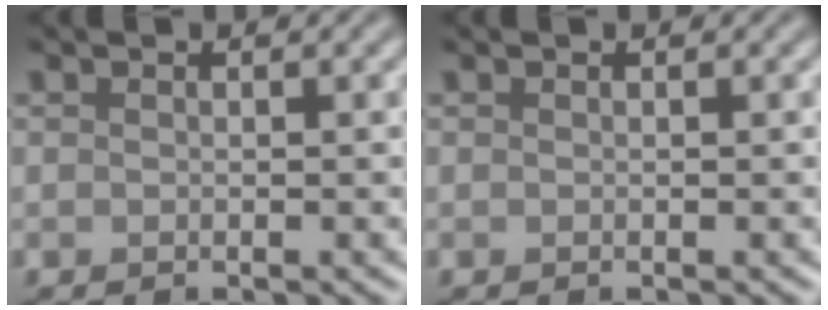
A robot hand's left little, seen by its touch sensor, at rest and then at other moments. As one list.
[{"total": 0.0}]